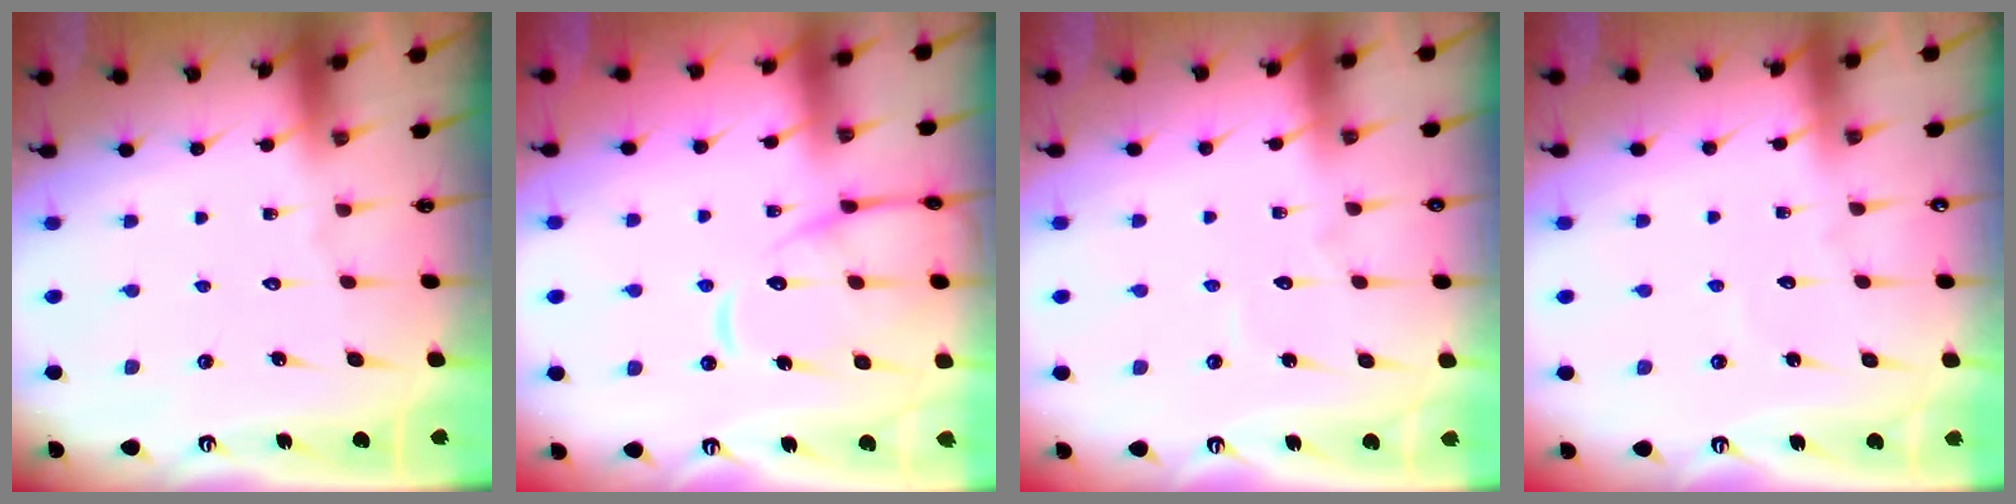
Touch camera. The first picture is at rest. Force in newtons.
{"total": 12.3, "press": 12.2, "slide": 1.3}
{"total": 2.9, "press": 2.9, "slide": 0.3}
{"total": 2.7, "press": 2.7, "slide": 0.2}